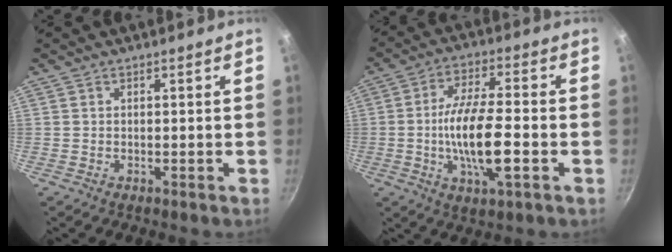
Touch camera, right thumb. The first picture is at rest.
{"total": 13.1, "force": [-2.6, 3.8, 12.2], "torque": [-0.224, 0.015, -0.051]}